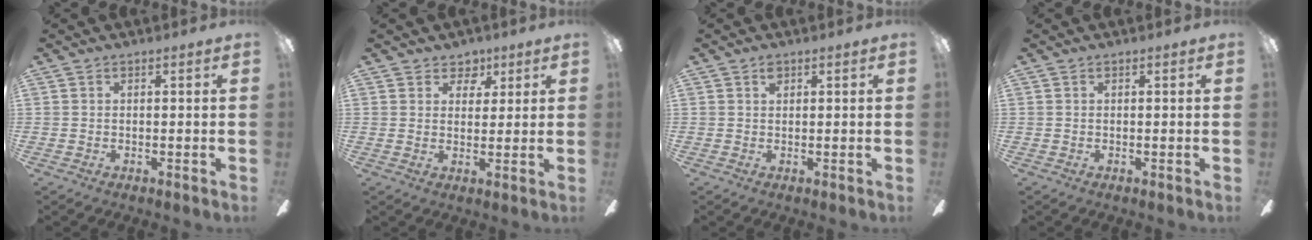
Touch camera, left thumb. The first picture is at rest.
{"total": 5.0, "force": [3.4, 3.6, 0.7], "torque": [0.002, -0.014, 0.058]}
{"total": 1.3, "force": [0.9, 0.7, 0.7], "torque": [-0.016, 0.002, 0.016]}
{"total": 0.0}